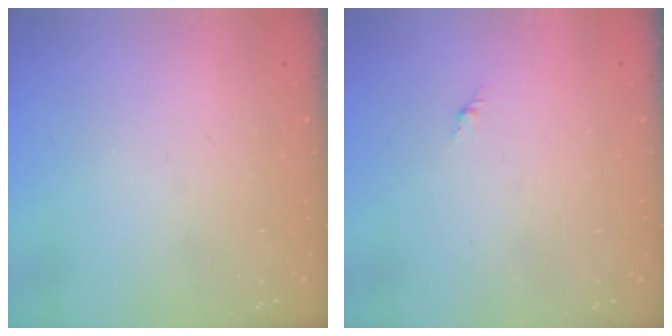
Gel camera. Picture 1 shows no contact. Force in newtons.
{"total": 0.0}